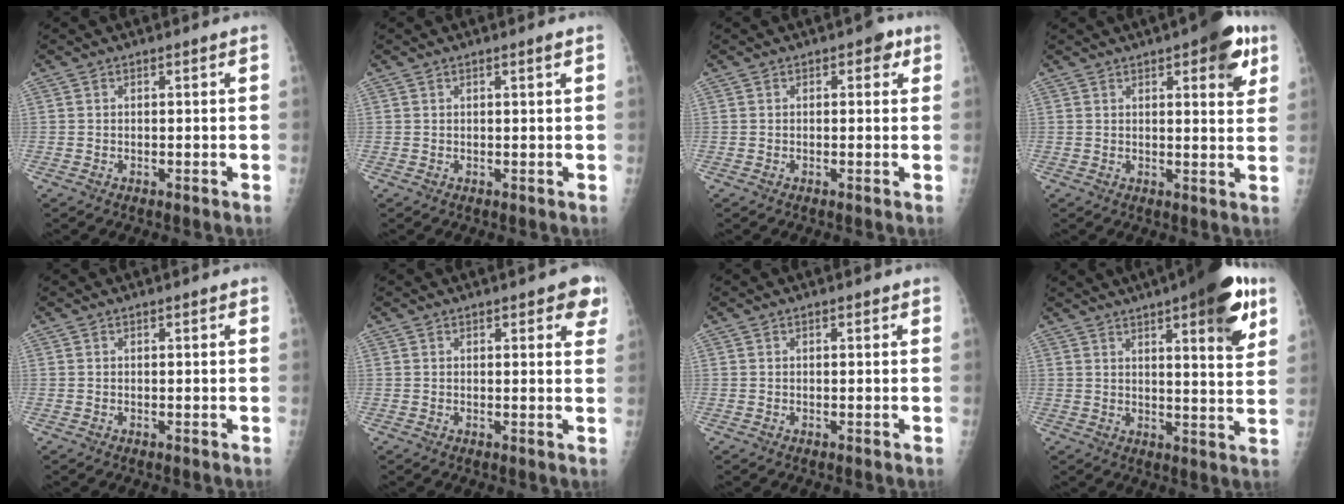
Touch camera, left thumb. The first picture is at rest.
{"total": 0.9, "force": [0.5, -0.1, 0.7], "torque": [-0.014, -0.003, 0.009]}
{"total": 2.5, "force": [1.0, 1.5, 1.7], "torque": [-0.003, 0.002, 0.006]}
{"total": 9.9, "force": [4.9, 3.2, 7.9], "torque": [-0.076, -0.014, 0.055]}
{"total": 0.7, "force": [0.4, 0.1, 0.5], "torque": [-0.008, 0.000, 0.006]}
{"total": 5.6, "force": [3.2, 2.0, 4.2], "torque": [-0.024, -0.010, 0.030]}
{"total": 0.9, "force": [0.6, 0.3, 0.6], "torque": [-0.008, -0.001, 0.007]}
{"total": 16.9, "force": [8.8, 4.2, 13.7], "torque": [-0.160, -0.031, 0.116]}